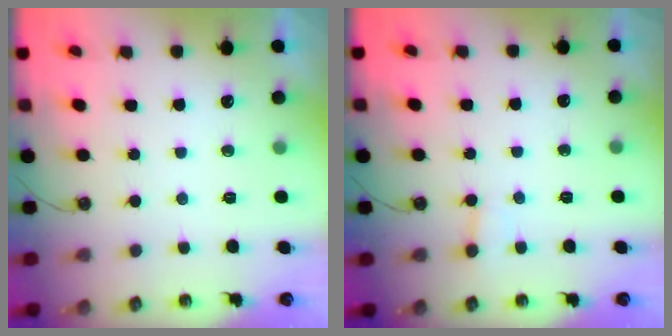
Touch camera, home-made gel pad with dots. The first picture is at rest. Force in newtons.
{"total": 2.7, "press": 2.7, "slide": 0.2}